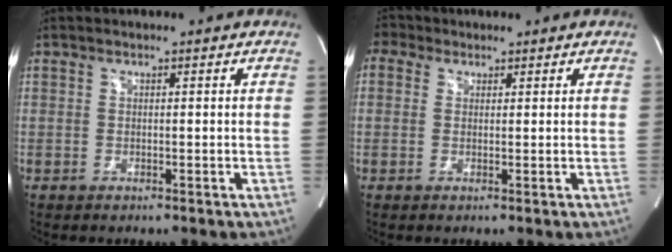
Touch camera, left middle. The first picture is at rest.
{"total": 3.6, "force": [1.7, 3.0, 1.0], "torque": [-0.026, 0.028, 0.031]}